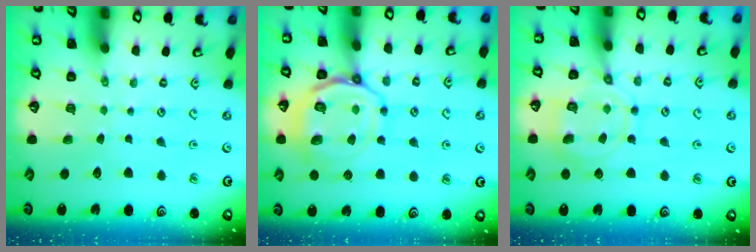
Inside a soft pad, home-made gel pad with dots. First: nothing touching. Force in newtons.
{"total": 14.9, "press": 14.8, "slide": 1.6}
{"total": 11.8, "press": 11.8, "slide": 1.3}